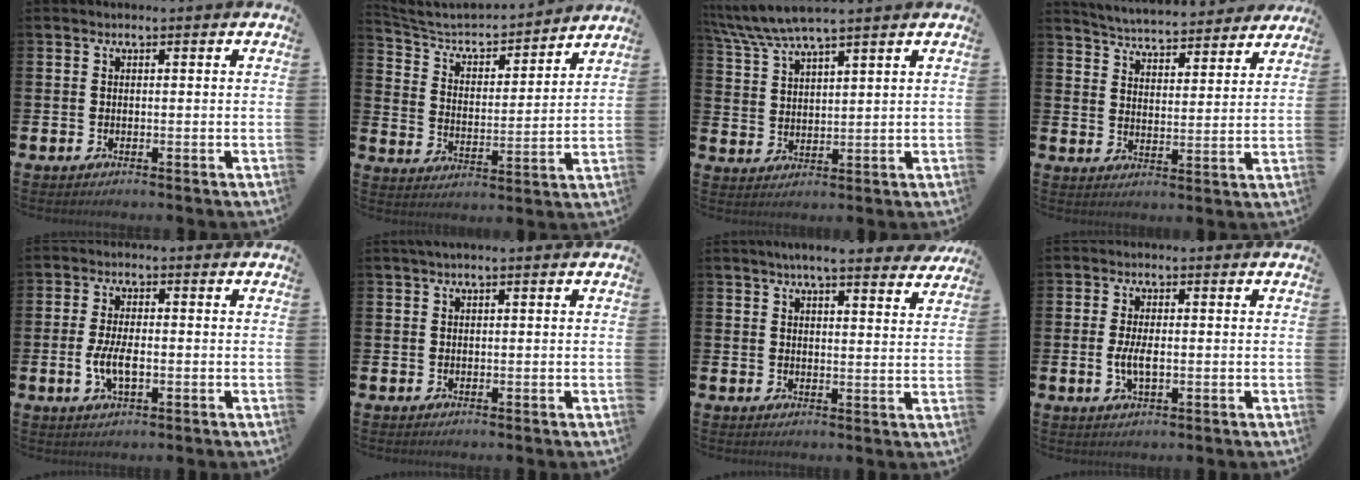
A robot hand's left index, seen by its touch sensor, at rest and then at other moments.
{"total": 5.0, "force": [4.6, 1.5, 1.3], "torque": [-0.053, -0.041, 0.070]}
{"total": 6.0, "force": [5.5, 0.5, 2.4], "torque": [-0.064, -0.021, 0.099]}
{"total": 5.4, "force": [5.3, 0.6, 0.3], "torque": [-0.022, -0.045, 0.090]}
{"total": 4.2, "force": [-0.7, 1.8, 3.7], "torque": [-0.066, 0.000, -0.016]}
{"total": 0.8, "force": [0.4, 0.0, 0.6], "torque": [-0.015, 0.002, 0.008]}
{"total": 5.5, "force": [5.1, 0.0, 1.9], "torque": [-0.036, -0.025, 0.089]}
{"total": 3.3, "force": [-0.3, 1.4, 3.0], "torque": [-0.051, 0.000, -0.007]}